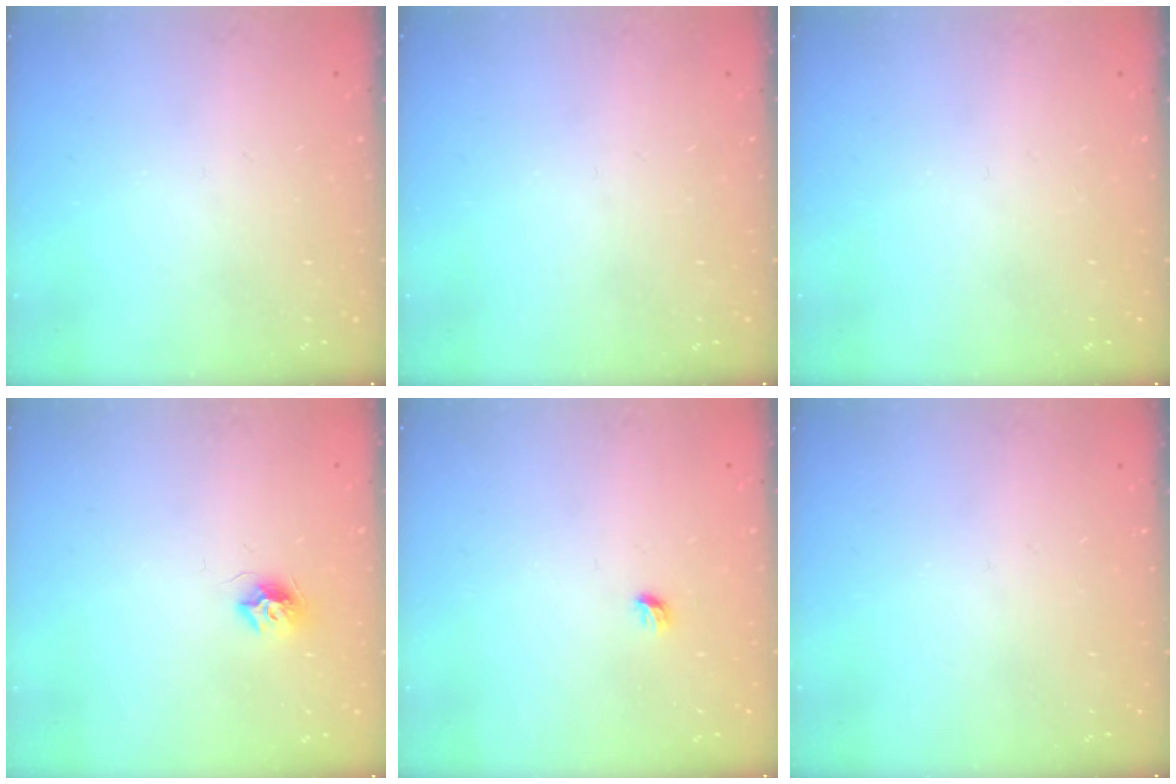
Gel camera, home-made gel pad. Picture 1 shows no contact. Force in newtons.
{"total": 0.0}
{"total": 0.0}
{"total": 7.4, "press": 7.4, "slide": 0.0}
{"total": 3.6, "press": 3.5, "slide": 1.0}
{"total": 0.0}